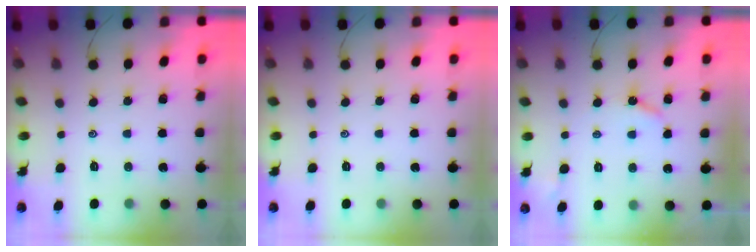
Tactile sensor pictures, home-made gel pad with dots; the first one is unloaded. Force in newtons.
{"total": 0.0}
{"total": 3.2, "press": 3.2, "slide": 0.5}